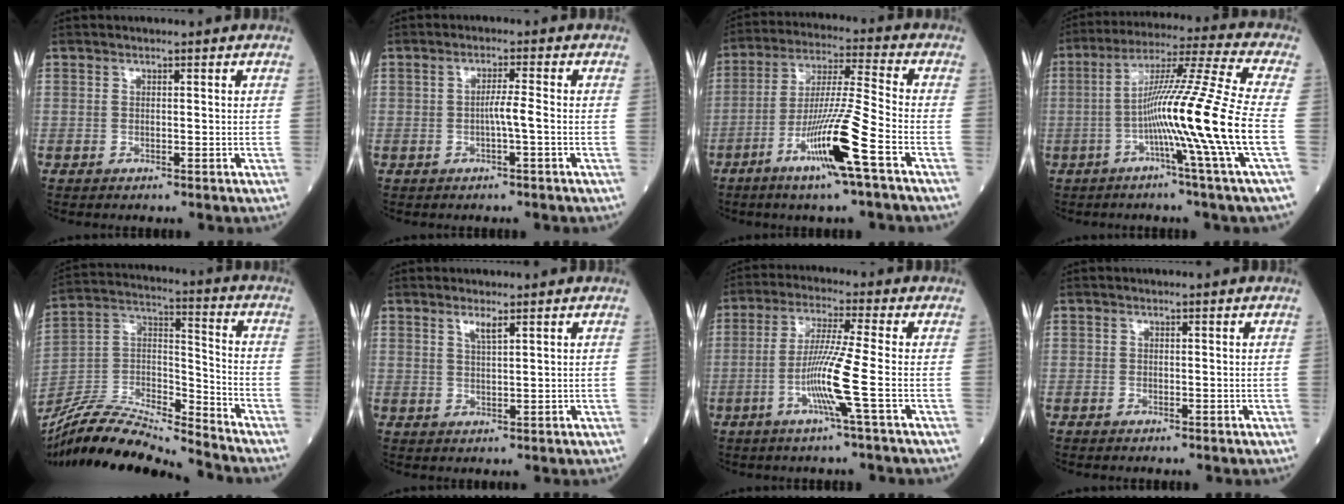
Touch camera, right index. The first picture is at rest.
{"total": 2.5, "force": [-0.6, -0.3, 2.4], "torque": [-0.038, 0.001, -0.011]}
{"total": 13.0, "force": [-6.0, -1.0, 11.4], "torque": [-0.221, -0.013, -0.113]}
{"total": 15.7, "force": [-3.7, -3.4, 14.8], "torque": [-0.254, -0.003, -0.075]}
{"total": 18.1, "force": [-17.0, 0.6, 6.1], "torque": [-0.122, 0.016, -0.314]}
{"total": 1.9, "force": [1.3, -0.1, 1.4], "torque": [-0.029, -0.003, 0.026]}
{"total": 8.6, "force": [-2.6, -1.7, 8.0], "torque": [-0.157, -0.012, -0.055]}
{"total": 0.0}